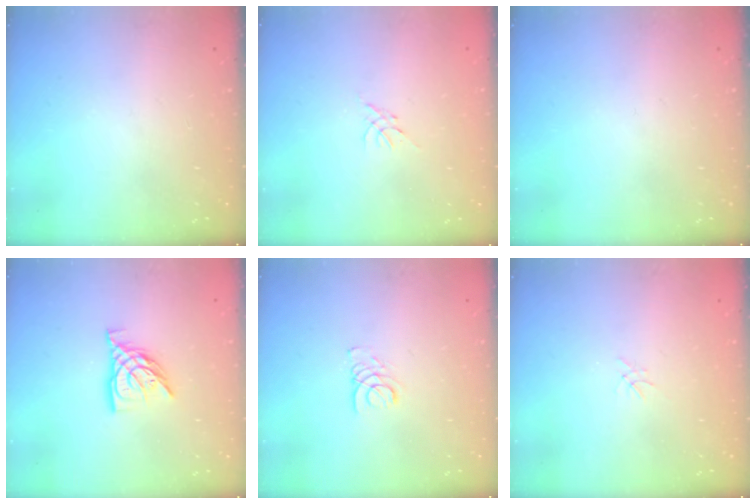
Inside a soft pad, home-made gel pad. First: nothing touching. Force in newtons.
{"total": 0.5, "press": 0.4, "slide": 0.3}
{"total": 0.0}
{"total": 9.2, "press": 9.1, "slide": 0.9}
{"total": 1.9, "press": 1.9, "slide": 0.2}
{"total": 0.0}